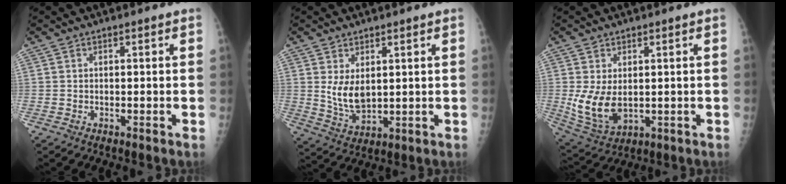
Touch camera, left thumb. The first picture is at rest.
{"total": 6.5, "force": [1.6, 3.9, 4.9], "torque": [-0.078, -0.020, 0.043]}
{"total": 9.2, "force": [0.0, 6.0, 7.0], "torque": [-0.129, -0.014, 0.019]}